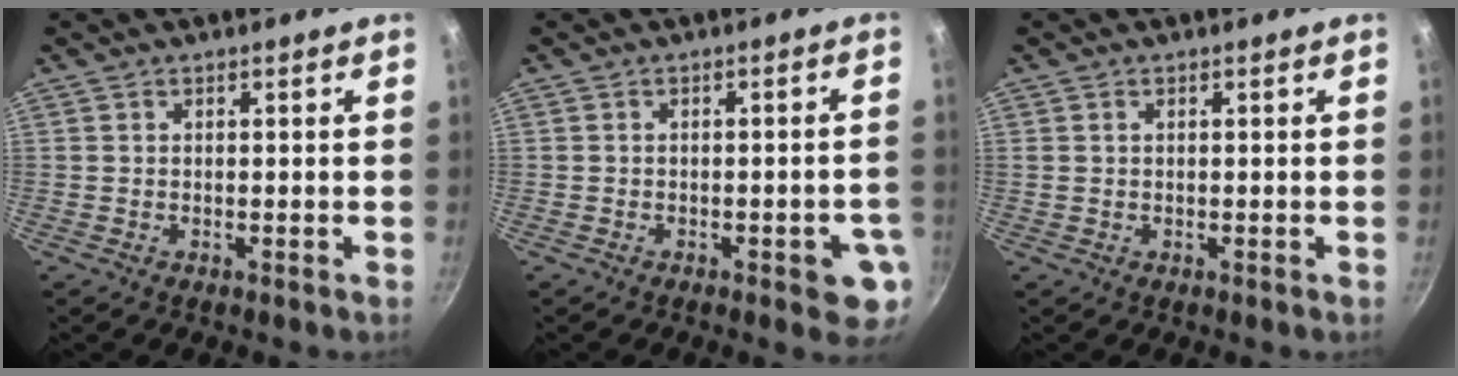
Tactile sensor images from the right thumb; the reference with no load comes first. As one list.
[{"total": 6.5, "force": [-2.3, 2.3, 5.6], "torque": [-0.053, 0.007, -0.024]}, {"total": 0.6, "force": [0.2, 0.4, 0.3], "torque": [-0.006, 0.002, 0.004]}]